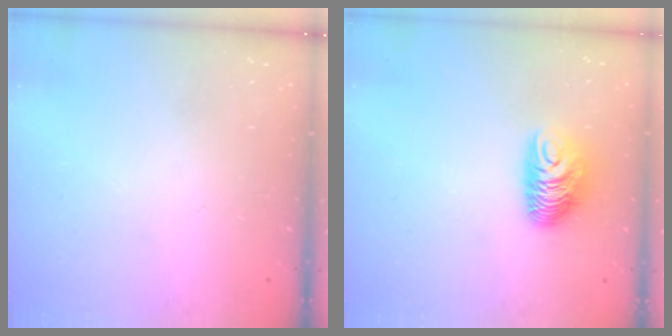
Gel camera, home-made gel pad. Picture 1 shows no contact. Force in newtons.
{"total": 9.5, "press": 9.4, "slide": 0.8}